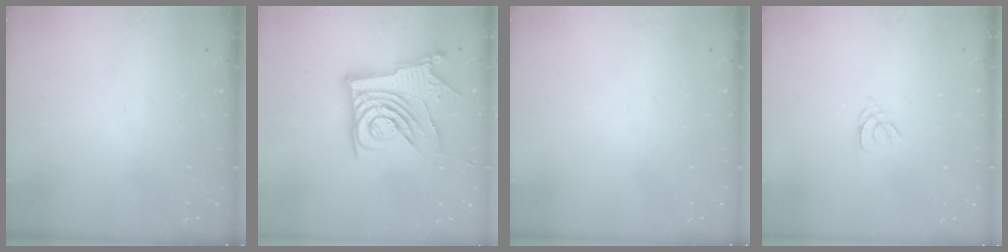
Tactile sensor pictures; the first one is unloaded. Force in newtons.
{"total": 14.4, "press": 14.3, "slide": 1.7}
{"total": 0.0}
{"total": 1.2, "press": 1.2, "slide": 0.3}